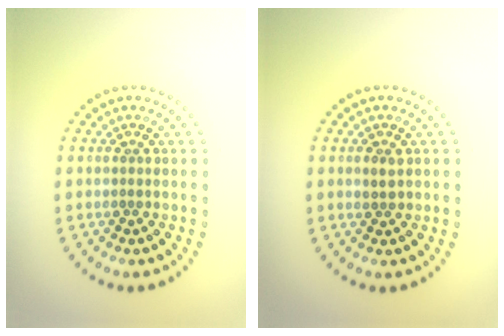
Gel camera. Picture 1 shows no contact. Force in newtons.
{"total": 1.2, "press": 1.2, "slide": 0.2}